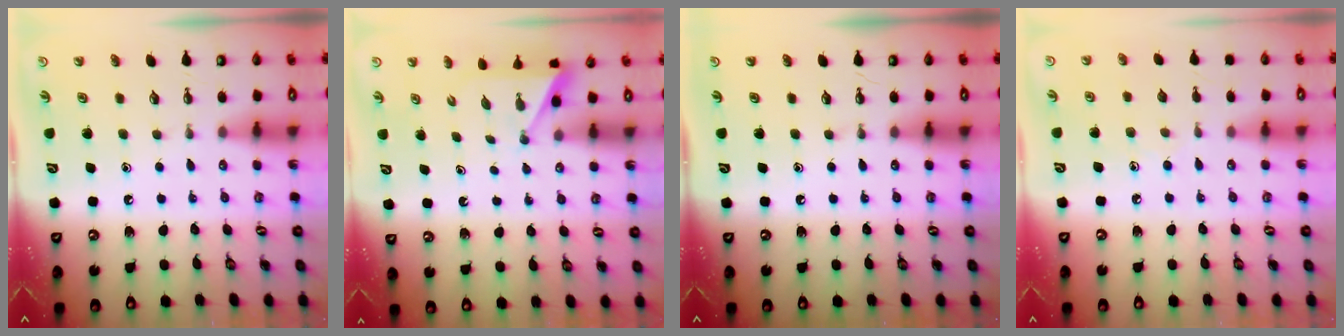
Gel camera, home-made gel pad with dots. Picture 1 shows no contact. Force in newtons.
{"total": 2.9, "press": 2.9, "slide": 0.2}
{"total": 0.0}
{"total": 6.0, "press": 5.9, "slide": 0.7}